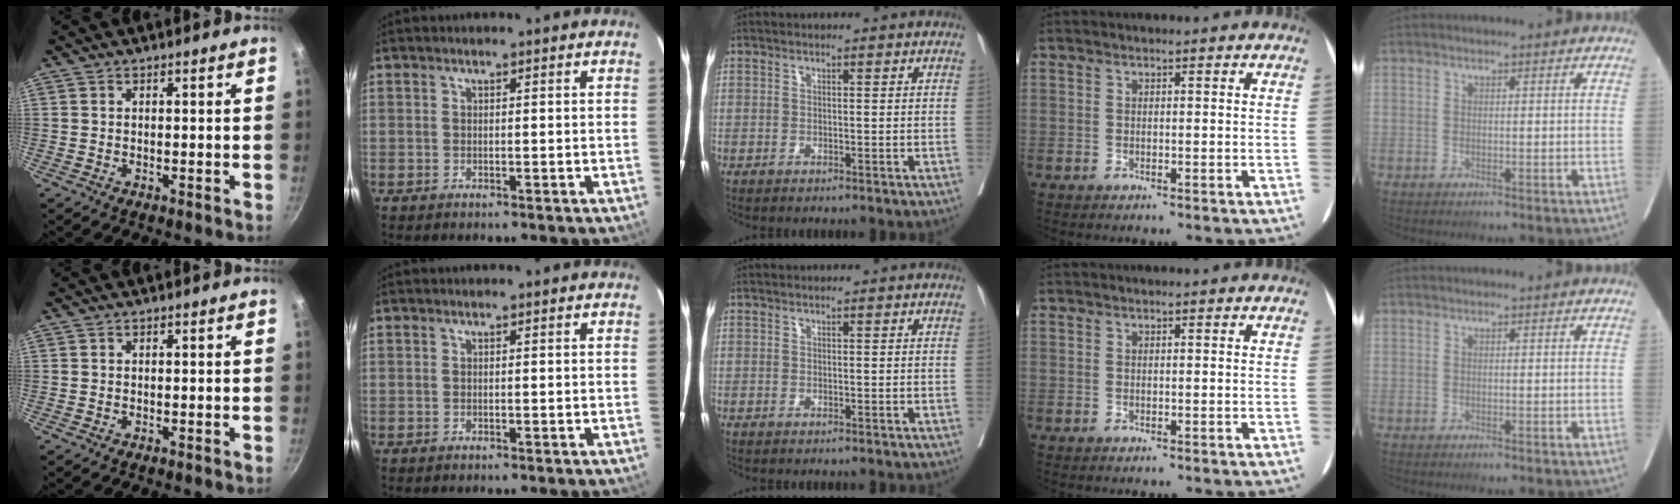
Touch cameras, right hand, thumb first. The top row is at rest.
{}